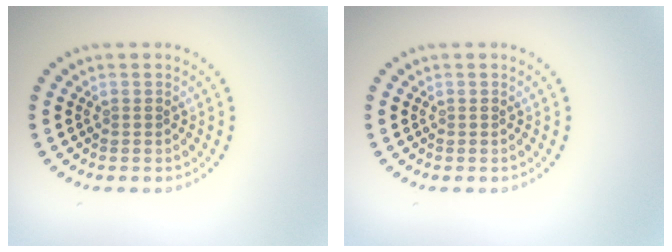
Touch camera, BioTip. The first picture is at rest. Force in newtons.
{"total": 0.0}